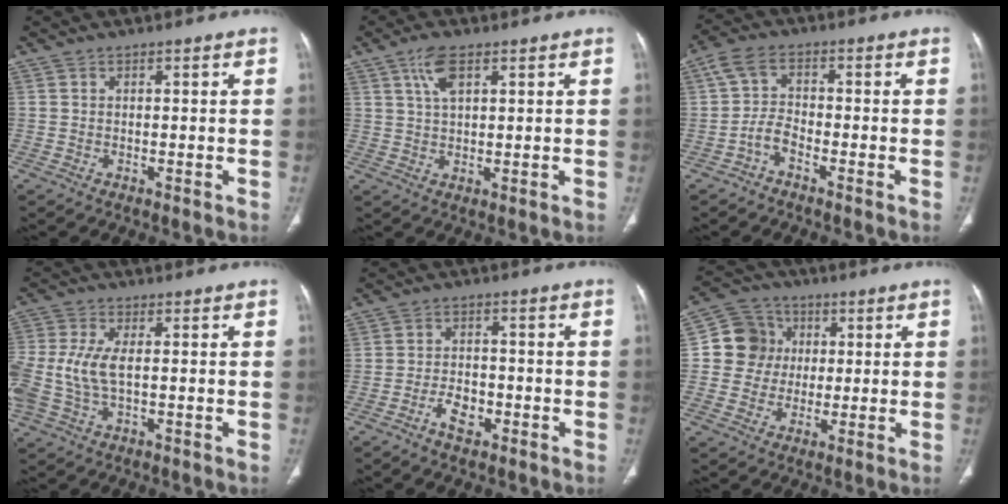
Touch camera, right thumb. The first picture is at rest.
{"total": 5.4, "force": [2.7, 2.2, 4.1], "torque": [-0.079, -0.005, 0.055]}
{"total": 4.1, "force": [-2.3, 2.3, 2.6], "torque": [-0.050, 0.023, -0.054]}
{"total": 10.0, "force": [-0.2, 5.1, 8.6], "torque": [-0.221, 0.007, 0.001]}
{"total": 4.5, "force": [-2.4, 2.7, 2.8], "torque": [-0.041, 0.019, -0.042]}
{"total": 9.5, "force": [1.1, 9.1, 2.8], "torque": [-0.016, 0.010, 0.012]}